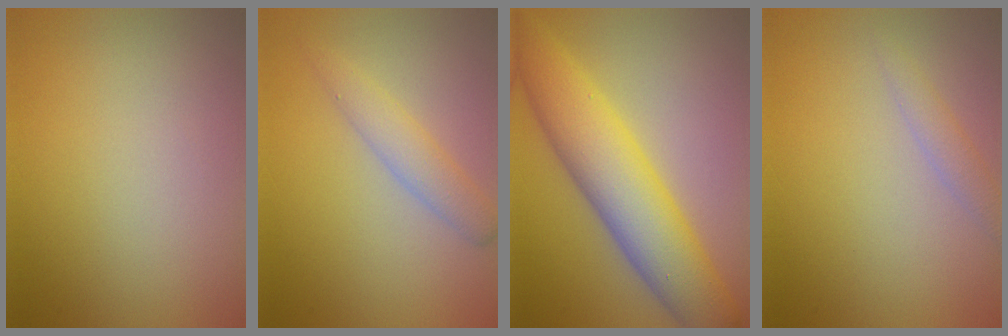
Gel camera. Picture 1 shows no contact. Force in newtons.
{"total": 2.3, "press": 2.3, "slide": 0.2}
{"total": 8.6, "press": 8.6, "slide": 0.2}
{"total": 1.5, "press": 1.4, "slide": 0.0}